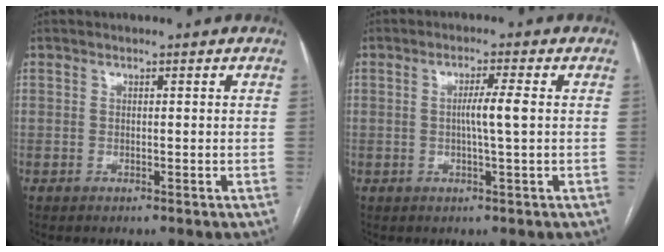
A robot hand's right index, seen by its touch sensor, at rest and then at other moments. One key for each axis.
{"total": 3.6, "fx": 0.1, "fy": -0.4, "fz": 3.6, "tx": -0.065, "ty": -0.001, "tz": 0.001}